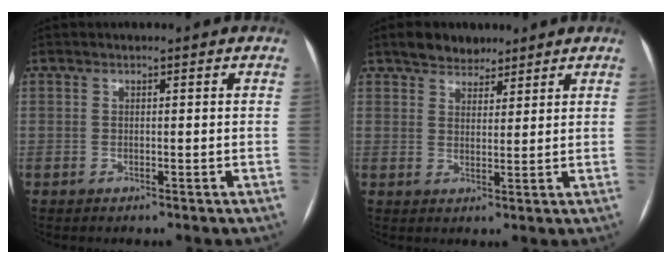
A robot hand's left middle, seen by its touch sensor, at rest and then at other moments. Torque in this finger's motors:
{"motor_torque": [0.09, -0.08, 0.01, 0.00]}